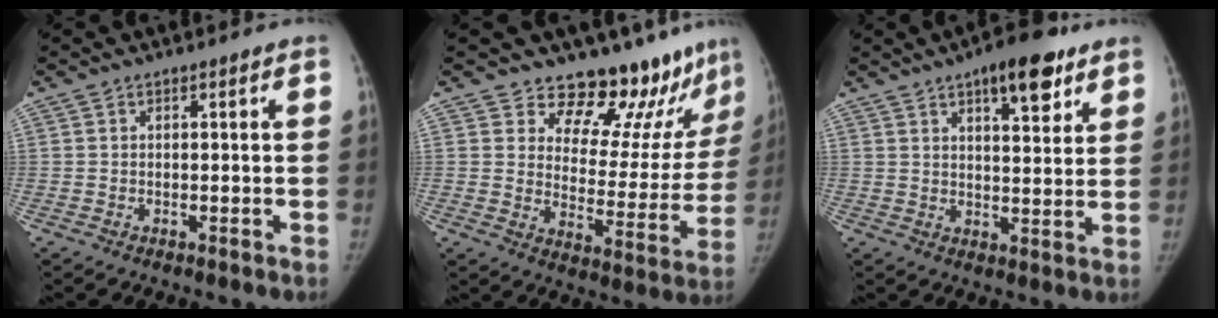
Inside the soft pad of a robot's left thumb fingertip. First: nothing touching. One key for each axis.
{"total": 16.8, "fx": 14.7, "fy": 6.4, "fz": 4.9, "tx": -0.001, "ty": -0.129, "tz": 0.182}
{"total": 10.9, "fx": 6.4, "fy": 4.2, "fz": 7.7, "tx": -0.081, "ty": -0.028, "tz": 0.088}